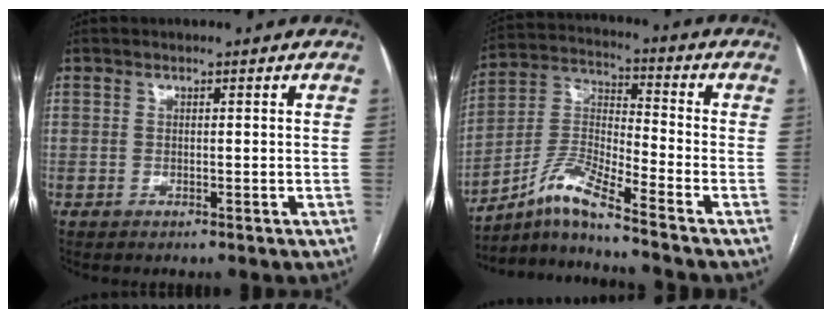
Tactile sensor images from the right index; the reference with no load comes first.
{"total": 9.4, "force": [-7.5, -0.8, 5.5], "torque": [-0.127, 0.004, -0.142]}